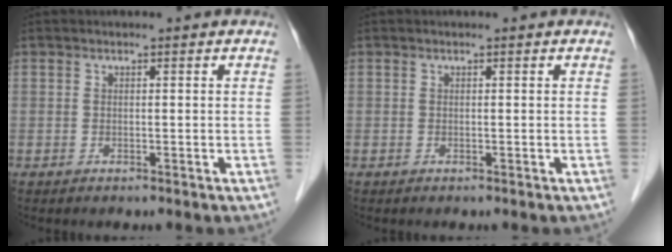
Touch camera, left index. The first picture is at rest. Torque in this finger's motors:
{"motor_torque": [0.00, 0.00, 0.00, 0.00]}